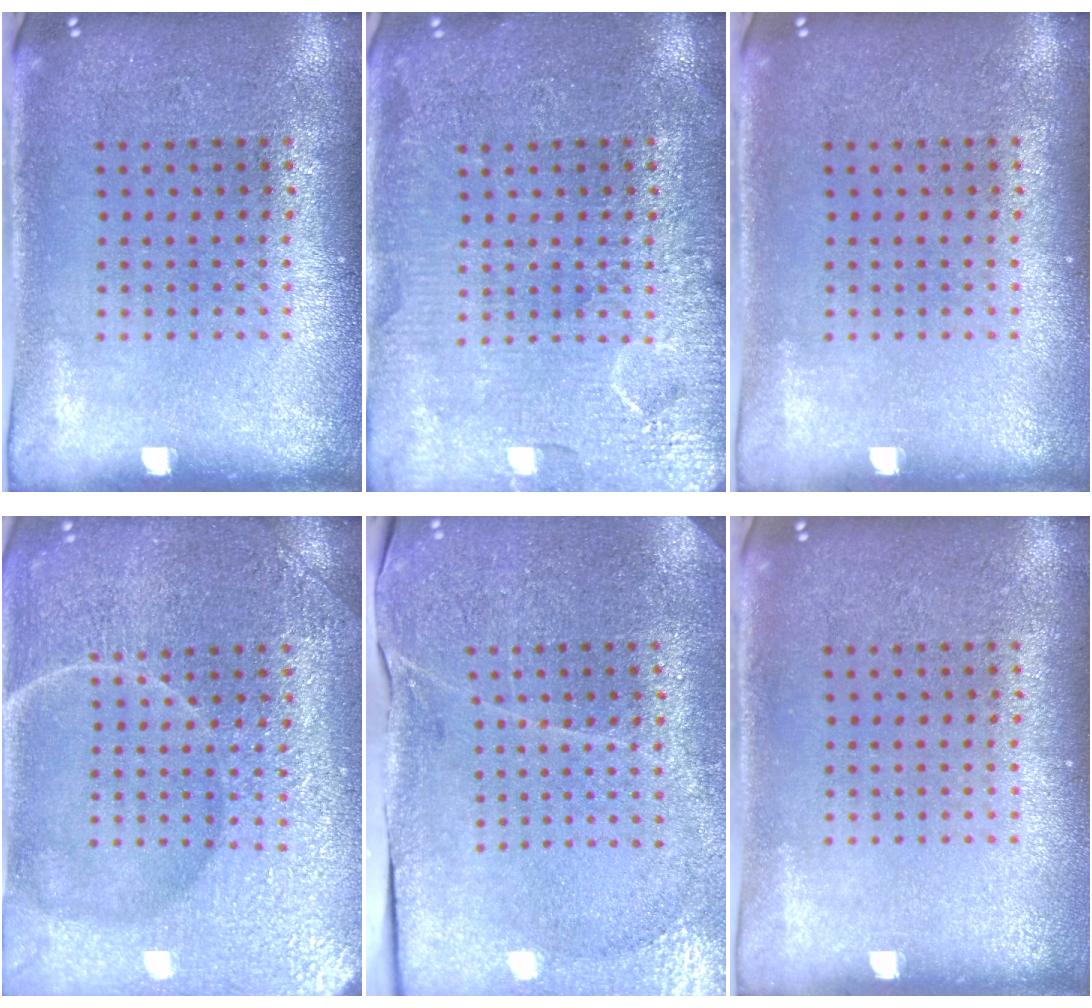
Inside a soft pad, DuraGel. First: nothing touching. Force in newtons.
{"total": 5.5, "press": 5.4, "slide": 0.7}
{"total": 0.0}
{"total": 4.7, "press": 4.7, "slide": 0.6}
{"total": 3.3, "press": 3.3, "slide": 0.4}
{"total": 0.0}